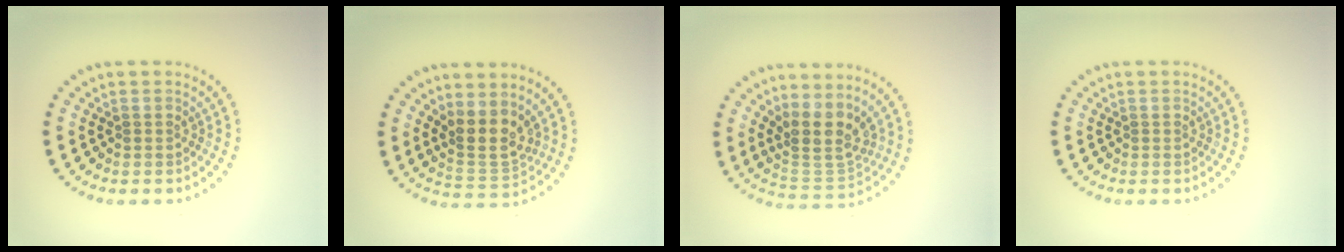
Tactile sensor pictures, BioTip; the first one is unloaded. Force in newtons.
{"total": 3.5, "press": 2.7, "slide": 2.2}
{"total": 4.0, "press": 3.1, "slide": 2.5}
{"total": 0.0}